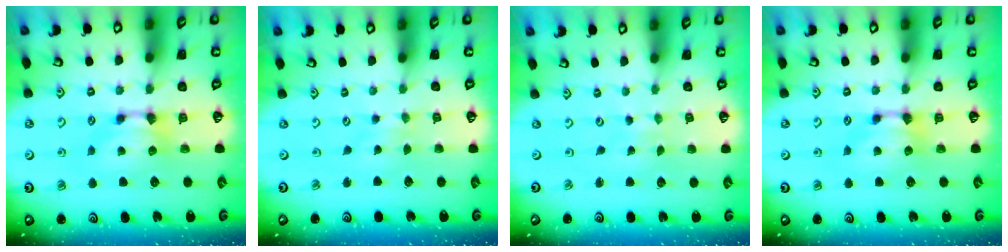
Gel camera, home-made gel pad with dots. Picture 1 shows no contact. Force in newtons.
{"total": 2.8, "press": 2.8, "slide": 0.2}
{"total": 6.5, "press": 6.5, "slide": 0.4}
{"total": 0.0}